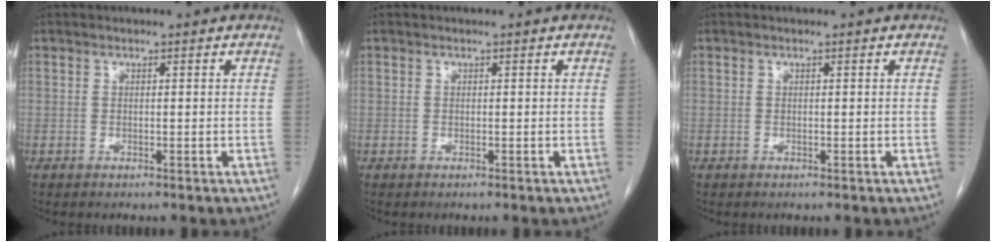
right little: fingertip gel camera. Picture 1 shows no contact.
{"total": 0.0}
{"total": 0.0}